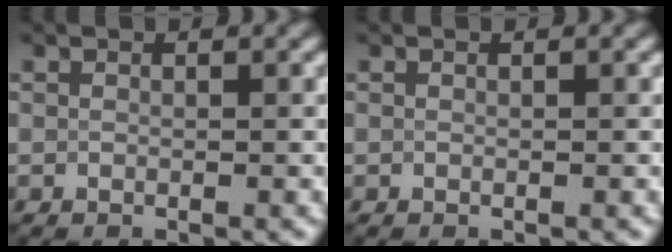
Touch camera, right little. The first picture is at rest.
{"total": 0.0}